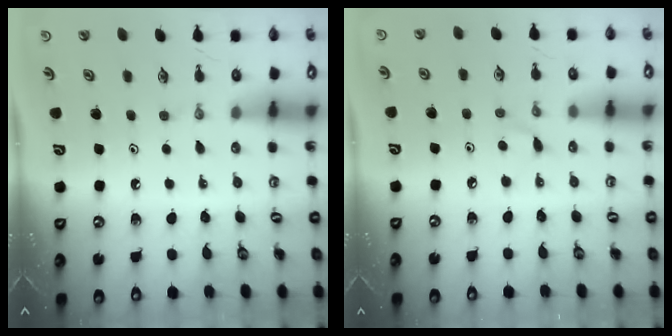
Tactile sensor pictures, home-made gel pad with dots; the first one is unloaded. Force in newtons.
{"total": 4.1, "press": 4.0, "slide": 0.4}